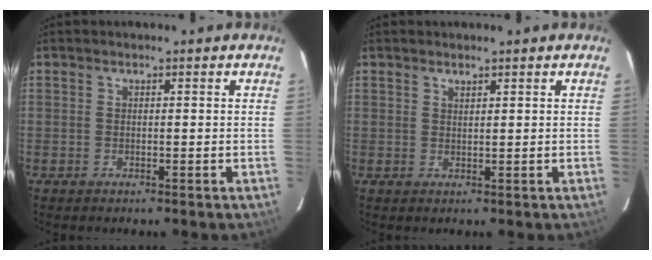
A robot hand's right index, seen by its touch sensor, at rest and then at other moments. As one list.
[{"total": 1.0, "force": [0.9, 0.3, 0.4], "torque": [-0.006, 0.000, 0.016]}]